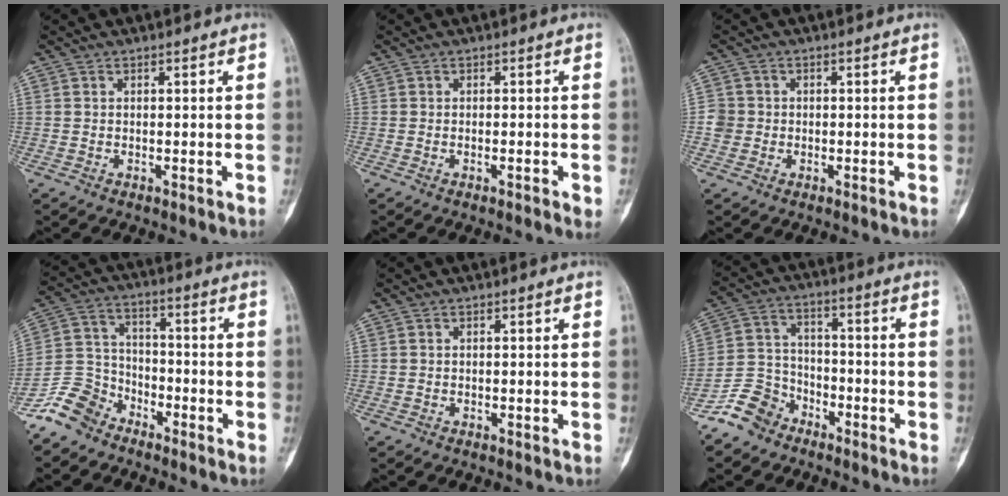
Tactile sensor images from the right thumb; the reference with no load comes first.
{"total": 2.0, "force": [-0.6, 0.4, 1.8], "torque": [-0.030, -0.001, -0.008]}
{"total": 2.8, "force": [-0.5, 2.8, 0.3], "torque": [0.017, 0.009, -0.016]}
{"total": 8.9, "force": [-6.8, 5.4, 2.1], "torque": [-0.031, 0.049, -0.148]}
{"total": 0.0}
{"total": 8.2, "force": [-6.1, 5.2, 1.7], "torque": [-0.020, 0.047, -0.129]}